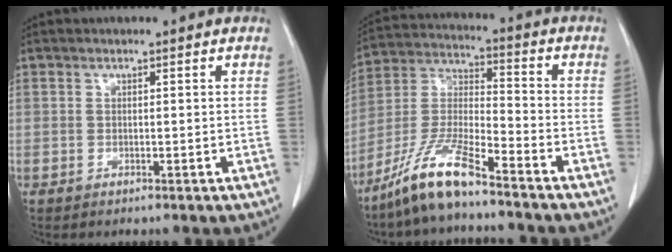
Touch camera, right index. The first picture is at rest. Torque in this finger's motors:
{"motor_torque": [0.73, -0.68, 0.51, 0.12]}